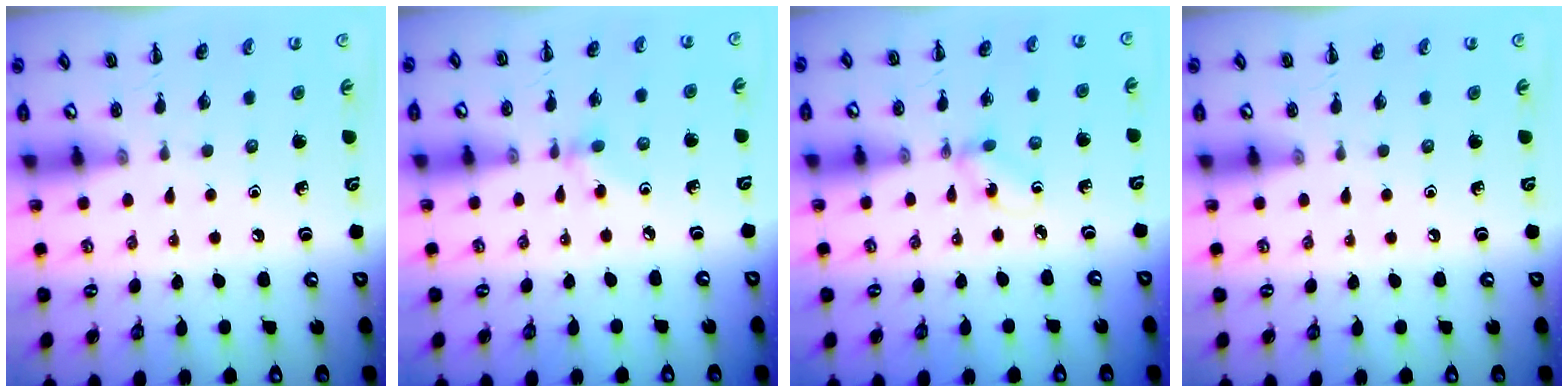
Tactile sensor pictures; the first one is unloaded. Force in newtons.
{"total": 3.0, "press": 2.8, "slide": 0.9}
{"total": 1.6, "press": 1.4, "slide": 0.6}
{"total": 0.0}